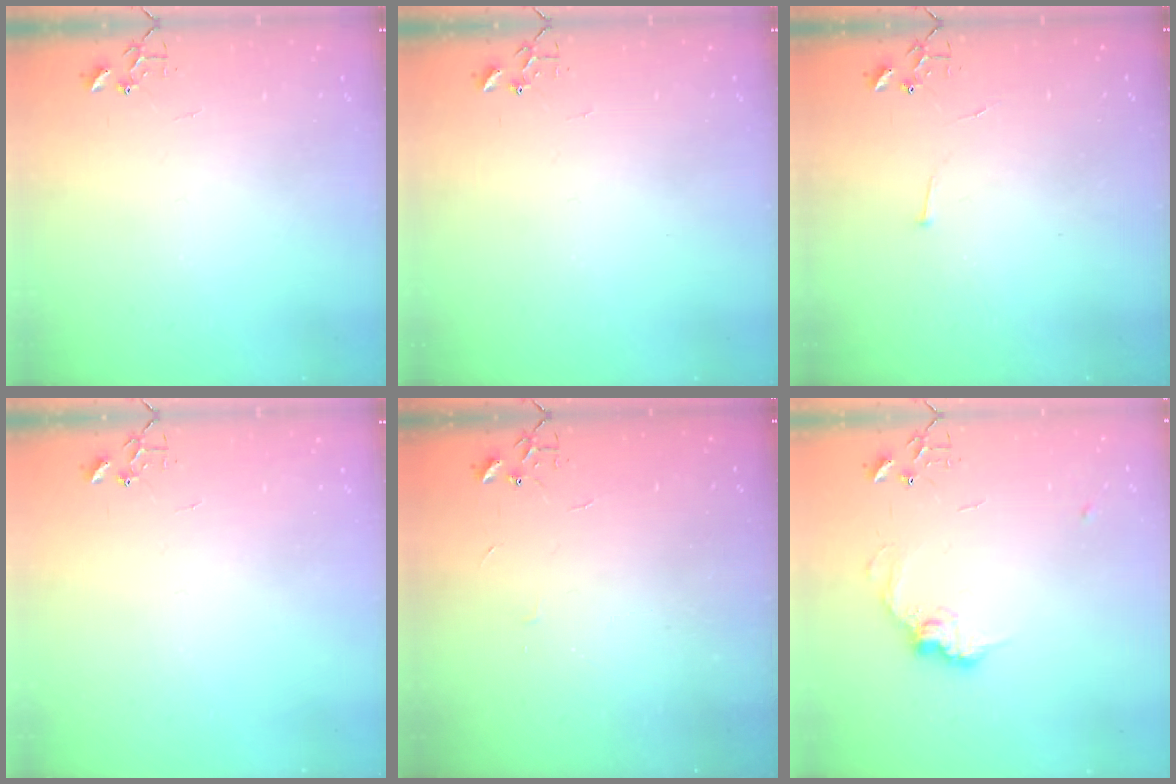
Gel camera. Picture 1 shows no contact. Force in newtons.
{"total": 0.0}
{"total": 2.9, "press": 2.9, "slide": 0.4}
{"total": 0.0}
{"total": 2.1, "press": 2.1, "slide": 0.4}
{"total": 10.7, "press": 10.7, "slide": 0.5}